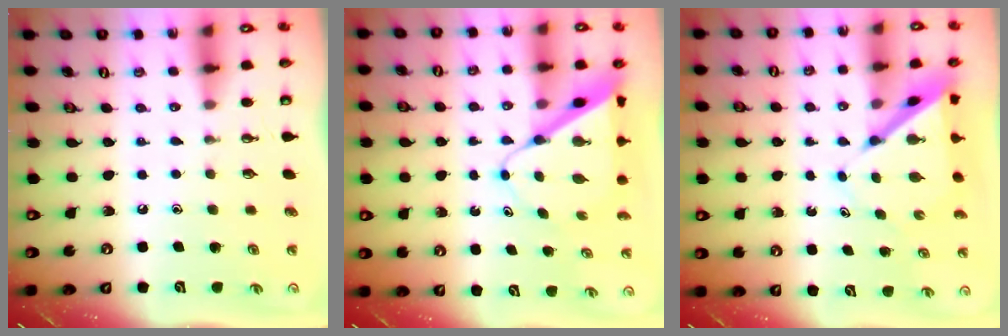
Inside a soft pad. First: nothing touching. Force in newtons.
{"total": 9.0, "press": 8.9, "slide": 0.5}
{"total": 6.4, "press": 6.4, "slide": 0.4}